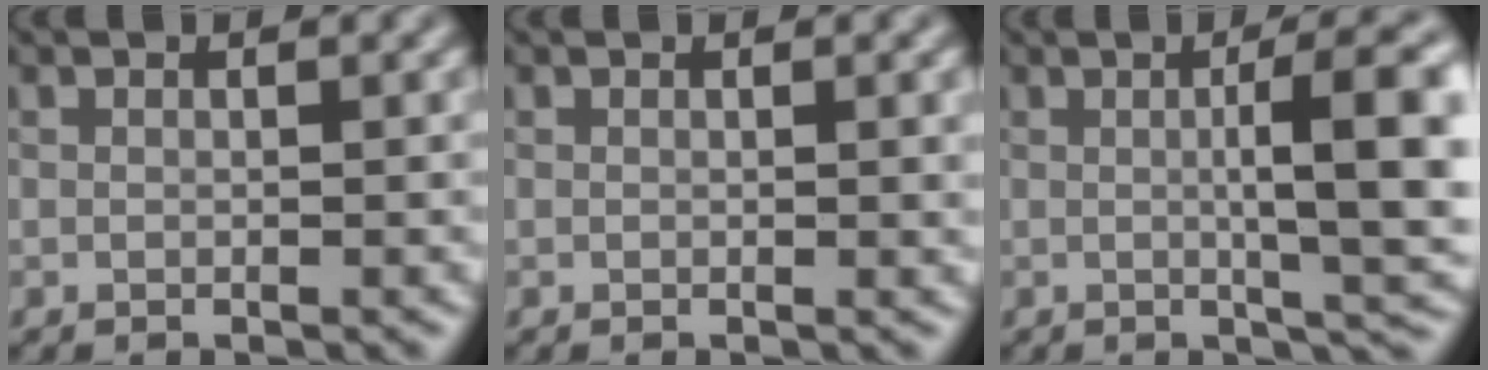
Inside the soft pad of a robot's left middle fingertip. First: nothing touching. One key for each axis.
{"total": 1.1, "fx": 0.2, "fy": 0.3, "fz": 1.1, "tx": -0.011, "ty": 0.000, "tz": 0.001}
{"total": 8.3, "fx": 0.4, "fy": 1.8, "fz": 8.1, "tx": -0.102, "ty": 0.006, "tz": 0.006}